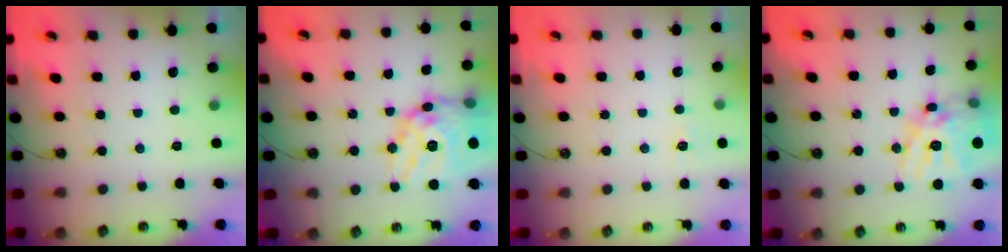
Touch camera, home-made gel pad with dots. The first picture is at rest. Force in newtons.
{"total": 22.4, "press": 22.3, "slide": 2.2}
{"total": 5.1, "press": 5.1, "slide": 0.5}
{"total": 21.8, "press": 21.5, "slide": 3.3}